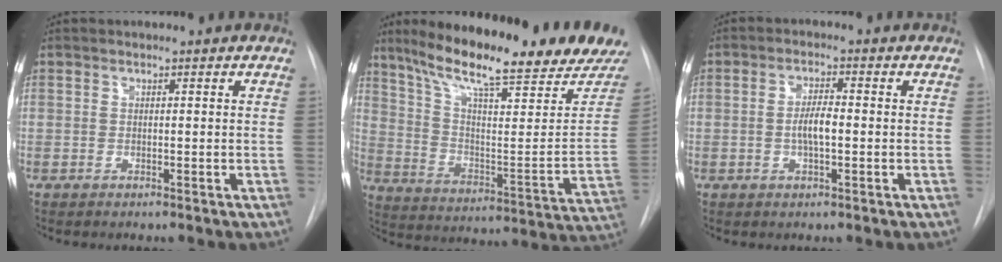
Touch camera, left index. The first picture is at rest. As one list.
[{"total": 26.8, "force": [21.7, 3.0, 15.3], "torque": [-0.246, -0.056, 0.303]}, {"total": 3.6, "force": [-0.5, 1.0, 3.5], "torque": [-0.069, 0.003, -0.009]}]